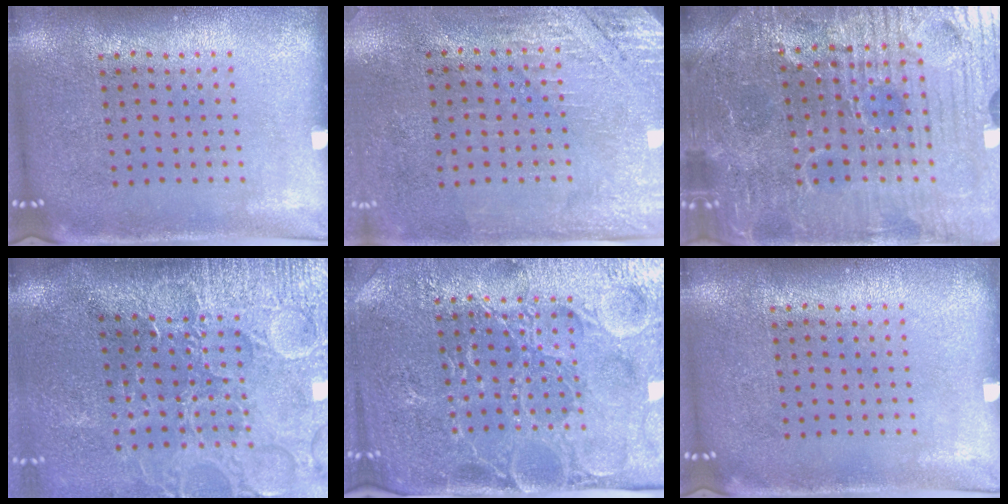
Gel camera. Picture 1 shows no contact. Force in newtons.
{"total": 2.7, "press": 2.4, "slide": 1.3}
{"total": 5.6, "press": 5.4, "slide": 1.6}
{"total": 4.5, "press": 3.9, "slide": 2.2}
{"total": 4.8, "press": 4.5, "slide": 1.7}
{"total": 0.0}